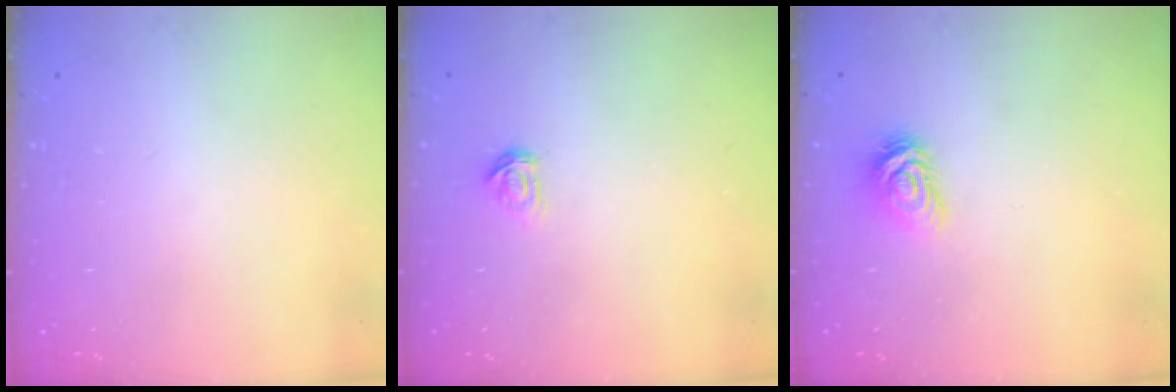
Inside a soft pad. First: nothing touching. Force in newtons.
{"total": 1.8, "press": 1.7, "slide": 0.2}
{"total": 3.7, "press": 3.7, "slide": 0.4}